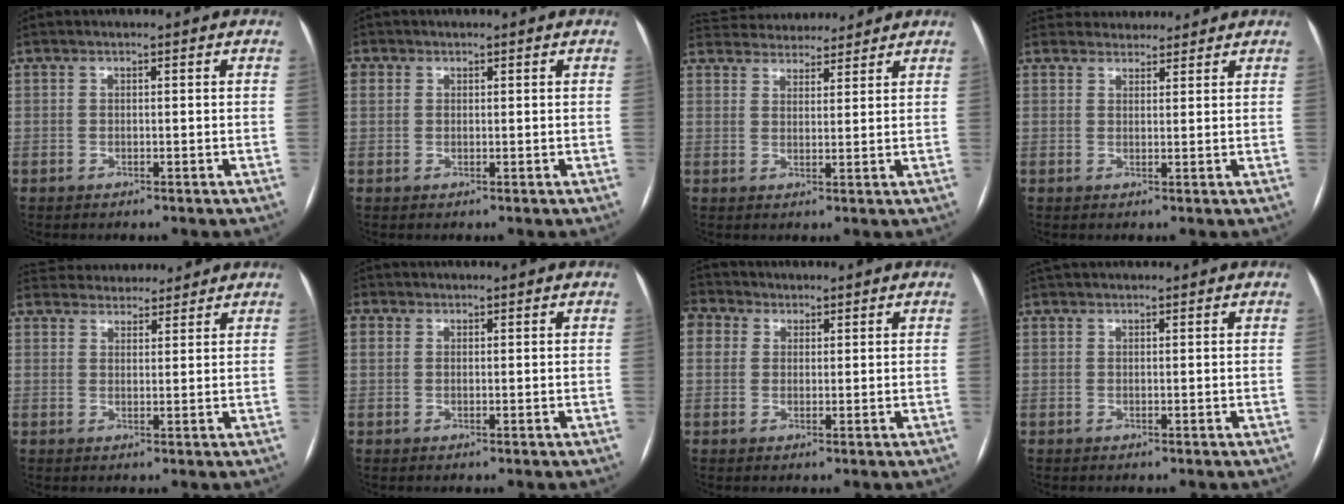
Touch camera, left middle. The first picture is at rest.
{"total": 2.7, "force": [1.0, 2.4, 0.9], "torque": [-0.023, 0.012, 0.023]}
{"total": 11.1, "force": [10.5, 3.2, 2.1], "torque": [-0.030, 0.028, 0.155]}
{"total": 5.4, "force": [5.1, 1.8, 0.0], "torque": [0.006, 0.021, 0.067]}
{"total": 8.4, "force": [7.9, 2.5, 1.0], "torque": [-0.006, 0.024, 0.110]}
{"total": 2.5, "force": [1.0, 2.0, 1.0], "torque": [-0.026, 0.011, 0.020]}
{"total": 4.7, "force": [2.6, 3.7, 1.4], "torque": [-0.043, 0.029, 0.052]}
{"total": 2.6, "force": [2.4, 0.7, 0.9], "torque": [-0.013, 0.039, 0.040]}